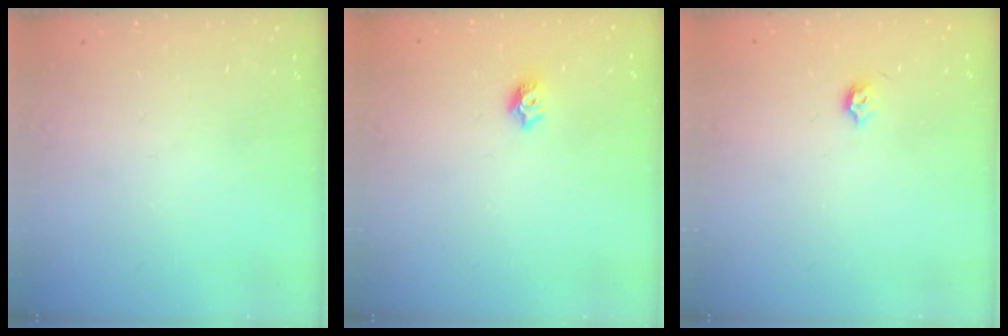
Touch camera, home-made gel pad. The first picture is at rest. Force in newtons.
{"total": 6.9, "press": 6.8, "slide": 0.9}
{"total": 3.9, "press": 3.9, "slide": 0.6}